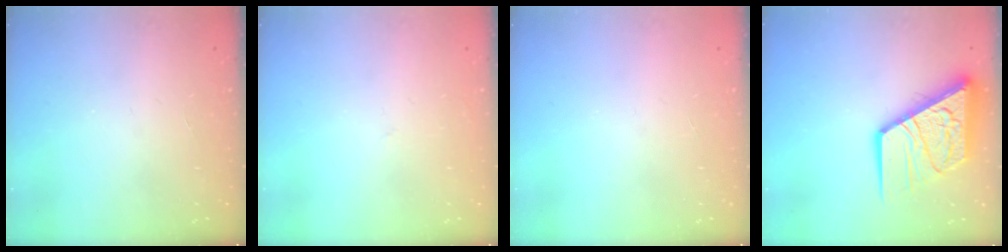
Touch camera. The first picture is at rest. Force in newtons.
{"total": 2.5, "press": 2.5, "slide": 0.3}
{"total": 0.0}
{"total": 20.6, "press": 20.5, "slide": 1.9}